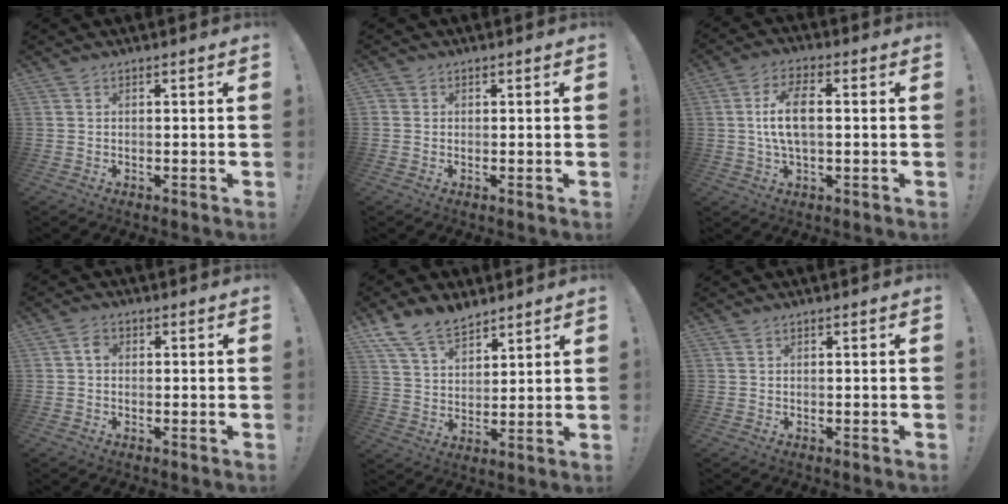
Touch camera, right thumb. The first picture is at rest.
{"total": 1.3, "force": [0.1, 1.2, 0.4], "torque": [-0.012, 0.005, 0.004]}
{"total": 9.4, "force": [0.3, 4.1, 8.5], "torque": [-0.161, 0.002, 0.004]}
{"total": 2.2, "force": [-0.2, 1.7, 1.4], "torque": [-0.021, 0.006, -0.006]}
{"total": 11.4, "force": [9.0, 5.5, 4.2], "torque": [-0.082, -0.053, 0.176]}
{"total": 0.0}